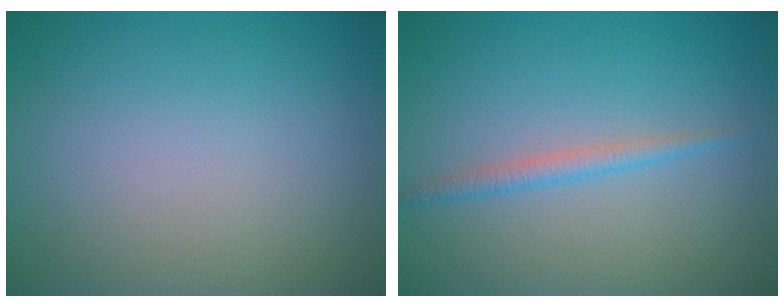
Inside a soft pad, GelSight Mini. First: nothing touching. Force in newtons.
{"total": 1.5, "press": 1.5, "slide": 0.1}